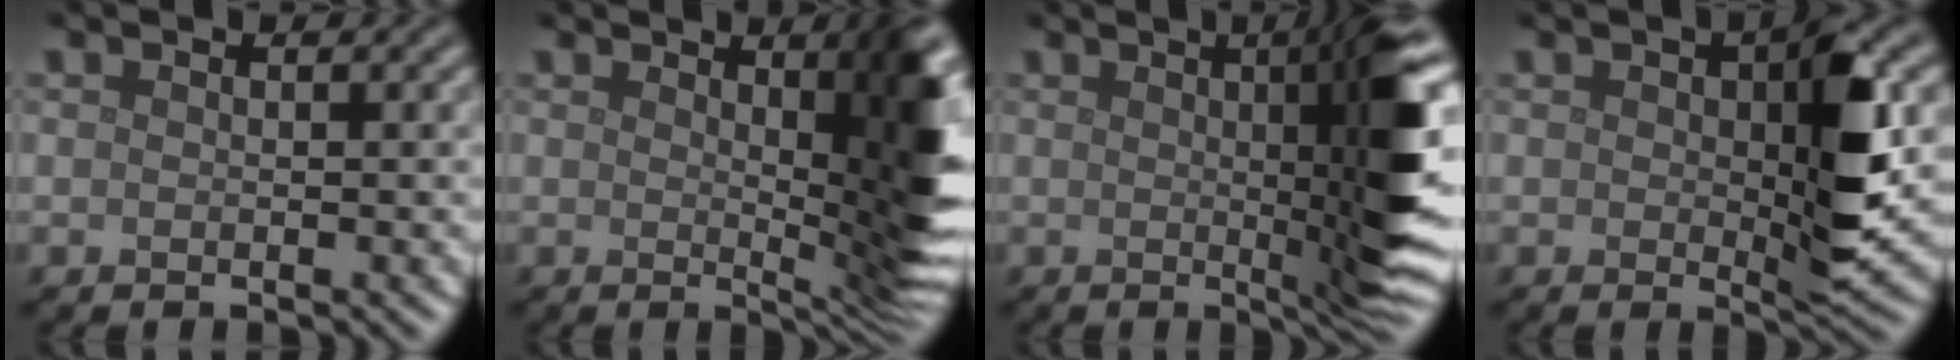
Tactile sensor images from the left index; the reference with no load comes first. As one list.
[{"total": 7.9, "force": [2.0, 1.8, 7.5], "torque": [-0.081, -0.005, 0.032]}, {"total": 10.3, "force": [1.0, 1.8, 10.1], "torque": [-0.117, 0.007, 0.017]}, {"total": 6.5, "force": [0.5, 2.0, 6.1], "torque": [-0.091, -0.002, 0.009]}]